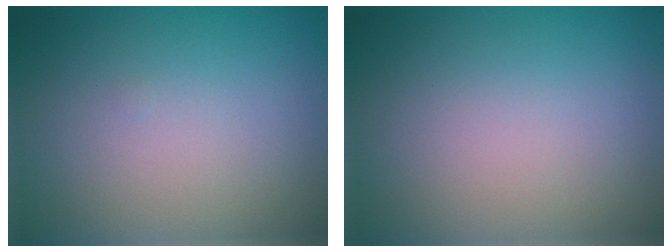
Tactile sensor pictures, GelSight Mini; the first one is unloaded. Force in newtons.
{"total": 0.0}